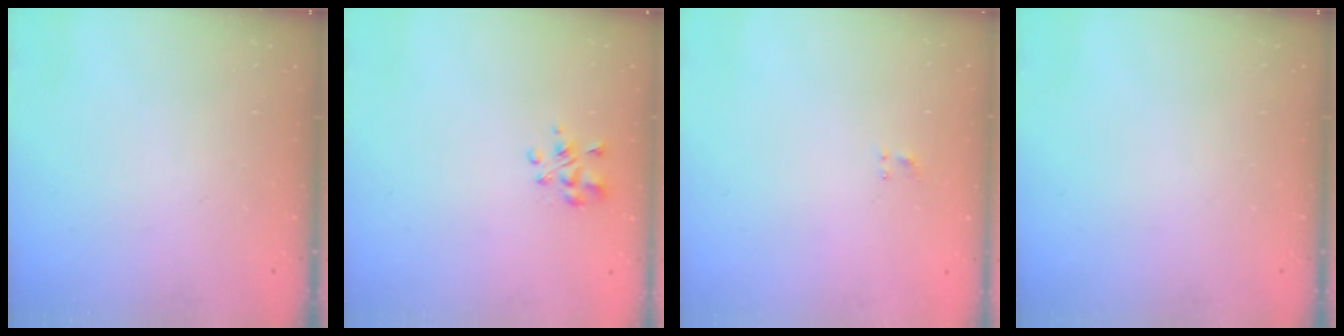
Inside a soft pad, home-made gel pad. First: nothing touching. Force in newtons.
{"total": 3.8, "press": 3.8, "slide": 0.6}
{"total": 1.0, "press": 0.6, "slide": 0.7}
{"total": 0.0}